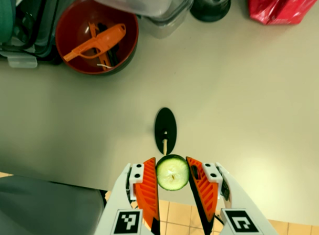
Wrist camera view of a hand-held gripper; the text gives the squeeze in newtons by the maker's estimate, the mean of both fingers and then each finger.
{"total": 6.4, "left": 6.1, "right": 6.7}